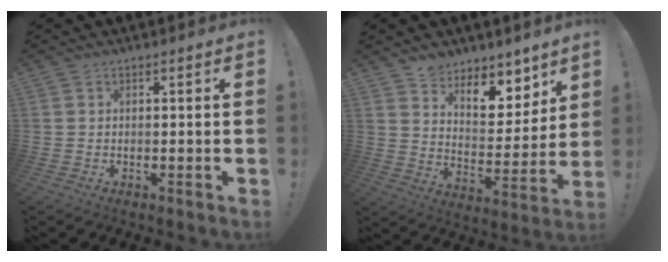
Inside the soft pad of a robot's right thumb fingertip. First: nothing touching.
{"total": 10.2, "force": [8.3, 4.8, 3.6], "torque": [-0.043, -0.073, 0.152]}